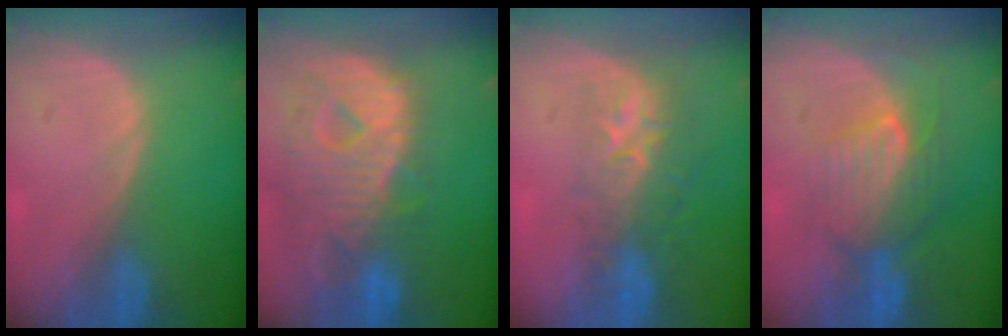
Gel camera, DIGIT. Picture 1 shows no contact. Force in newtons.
{"total": 12.8, "press": 10.9, "slide": 6.7}
{"total": 8.8, "press": 7.1, "slide": 5.2}
{"total": 7.7, "press": 7.7, "slide": 0.1}